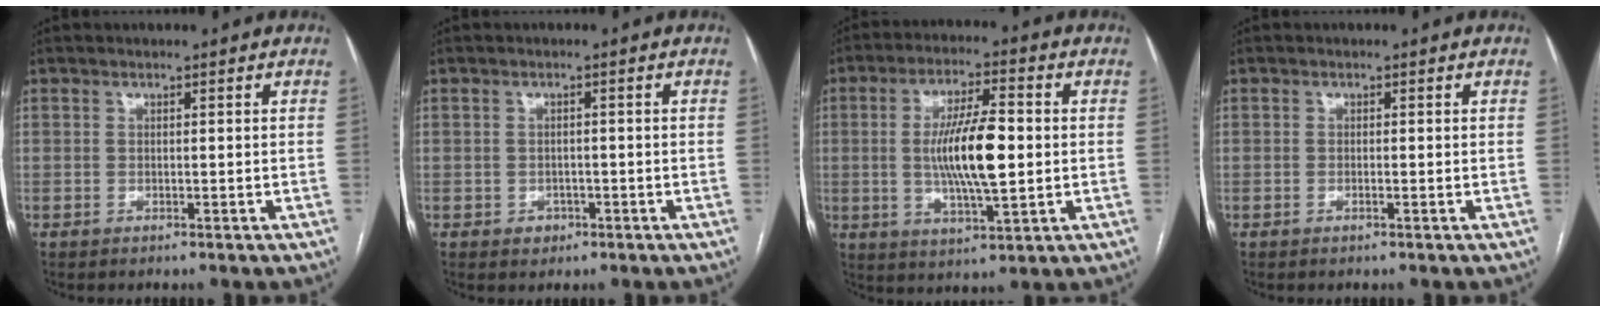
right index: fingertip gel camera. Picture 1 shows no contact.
{"total": 2.1, "force": [-0.9, 1.8, 0.6], "torque": [-0.005, 0.006, -0.008]}
{"total": 11.8, "force": [0.0, 2.4, 11.5], "torque": [-0.213, 0.002, 0.001]}
{"total": 0.6, "force": [-0.2, 0.0, 0.5], "torque": [-0.012, 0.000, -0.003]}